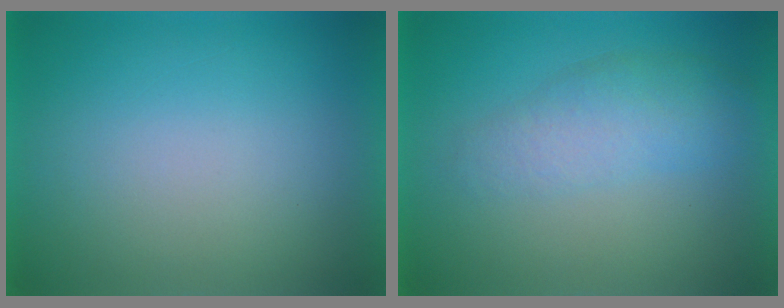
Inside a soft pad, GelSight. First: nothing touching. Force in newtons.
{"total": 3.0}